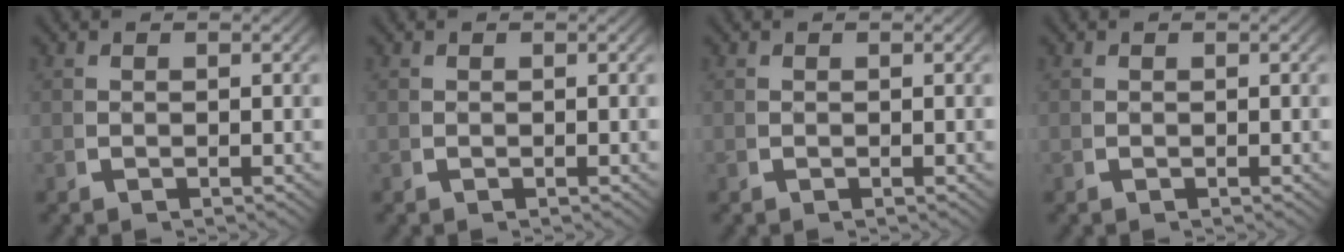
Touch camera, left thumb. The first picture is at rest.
{"total": 0.0}
{"total": 0.0}
{"total": 0.0}